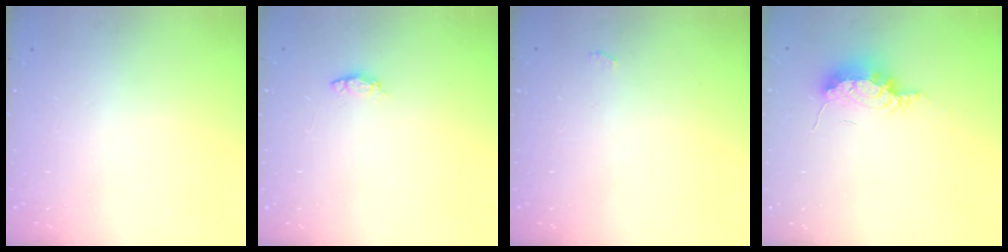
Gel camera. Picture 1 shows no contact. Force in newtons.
{"total": 2.5, "press": 2.5, "slide": 0.4}
{"total": 8.6, "press": 2.9, "slide": 8.1}
{"total": 11.5, "press": 9.0, "slide": 7.2}